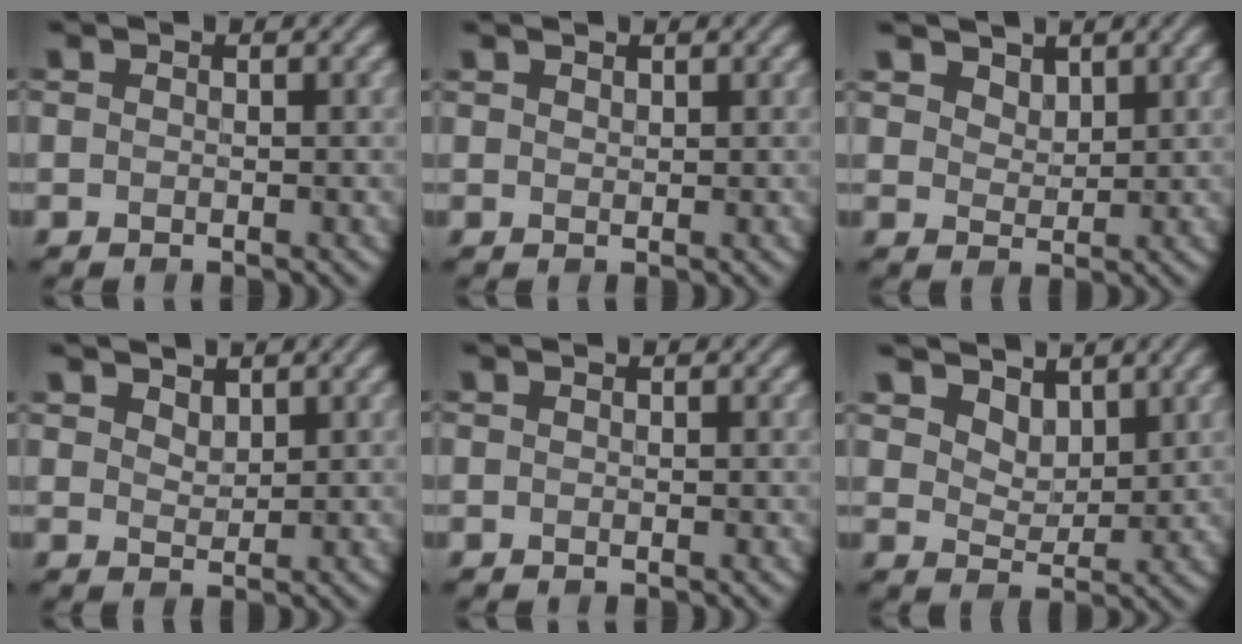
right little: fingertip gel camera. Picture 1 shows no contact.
{"total": 0.7, "force": [0.7, 0.2, 0.1], "torque": [-0.004, -0.001, 0.017]}
{"total": 2.5, "force": [2.1, 1.2, 0.6], "torque": [-0.027, -0.012, 0.043]}
{"total": 1.9, "force": [1.6, 0.8, 0.7], "torque": [-0.016, 0.001, 0.030]}
{"total": 0.0}
{"total": 4.1, "force": [3.2, 2.1, 1.4], "torque": [-0.047, -0.021, 0.061]}